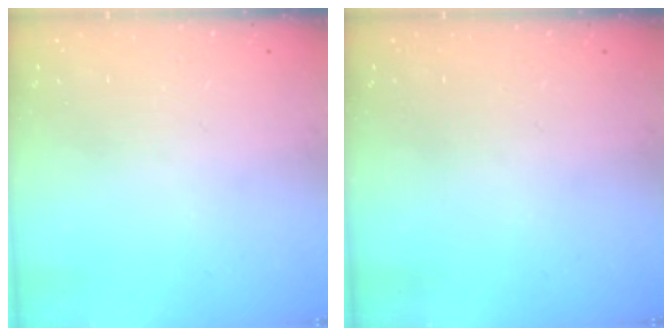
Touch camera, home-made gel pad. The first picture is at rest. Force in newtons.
{"total": 0.0}